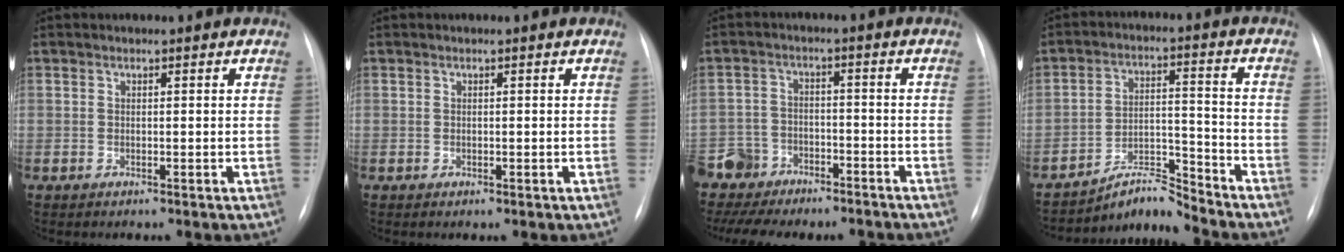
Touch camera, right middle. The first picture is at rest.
{"total": 0.0}
{"total": 10.0, "force": [-8.8, 4.3, 2.0], "torque": [-0.044, 0.012, -0.140]}
{"total": 6.5, "force": [-6.5, -0.5, 0.1], "torque": [-0.007, 0.022, -0.110]}